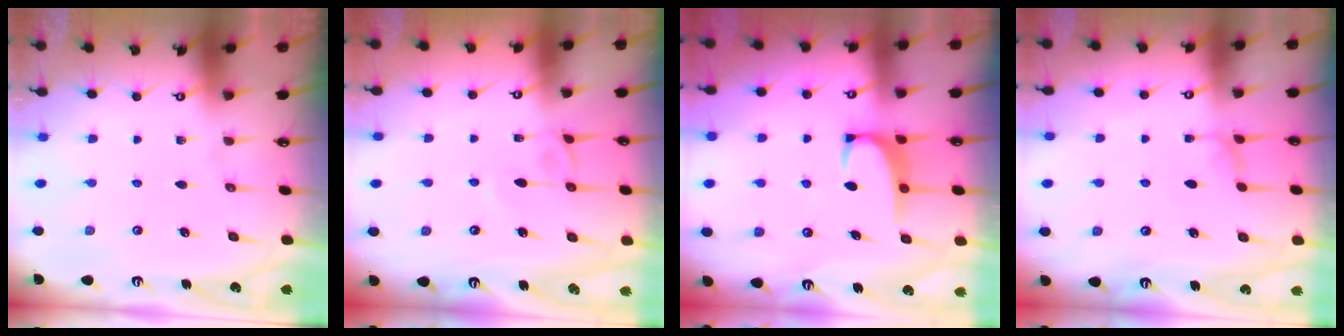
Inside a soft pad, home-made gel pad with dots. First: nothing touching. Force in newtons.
{"total": 3.8, "press": 3.8, "slide": 0.2}
{"total": 2.3, "press": 2.2, "slide": 0.6}
{"total": 2.3, "press": 2.2, "slide": 0.3}